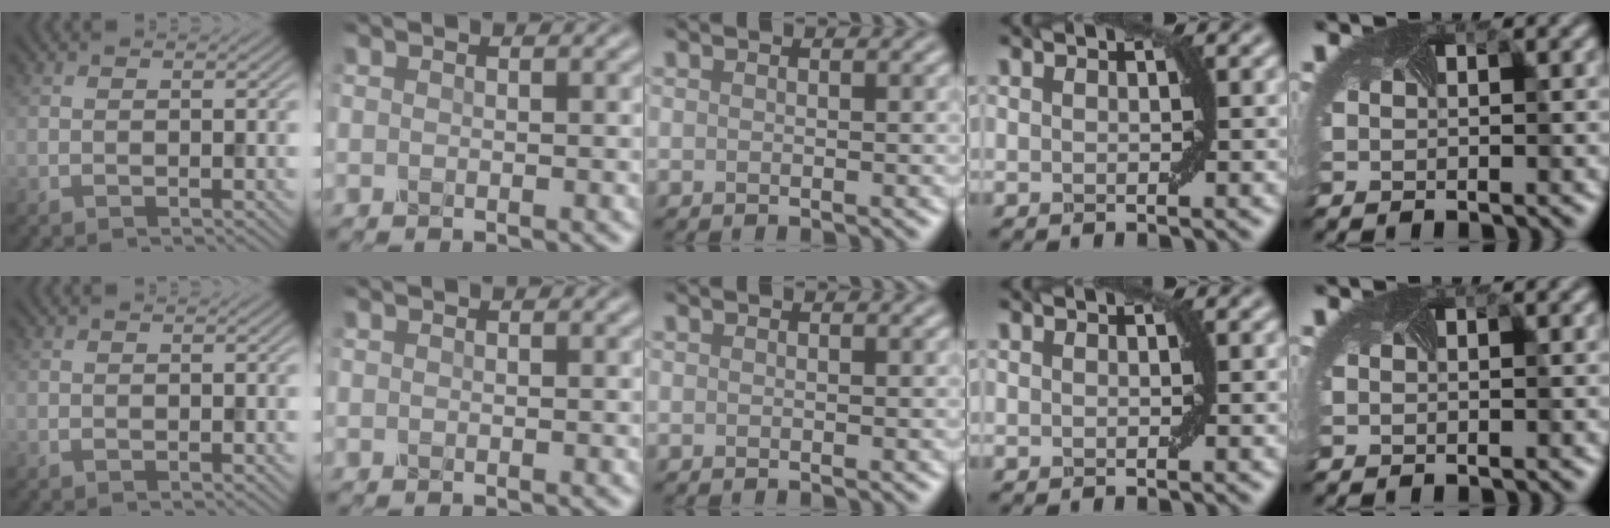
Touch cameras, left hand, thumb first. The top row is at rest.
{}